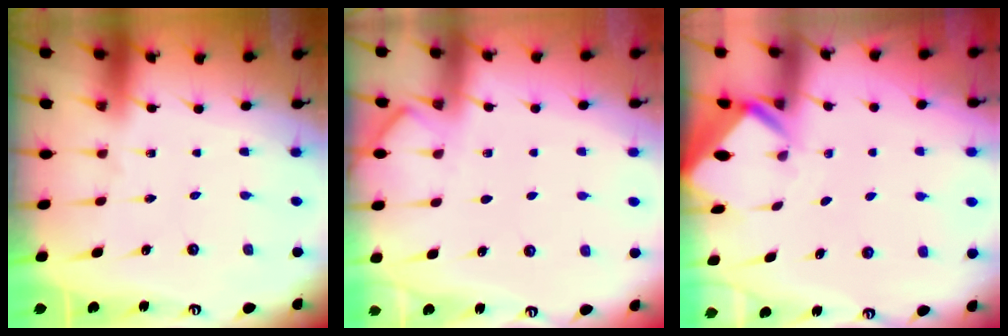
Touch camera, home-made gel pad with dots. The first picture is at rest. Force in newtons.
{"total": 3.4, "press": 3.4, "slide": 0.5}
{"total": 2.4, "press": 2.4, "slide": 0.1}